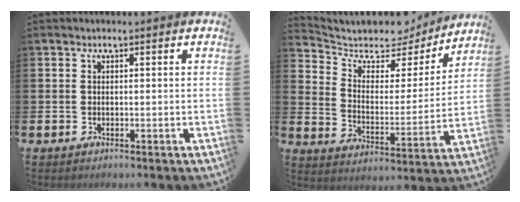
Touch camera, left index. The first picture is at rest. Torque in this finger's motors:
{"motor_torque": [0.87, -1.27, 0.31, 0.02]}